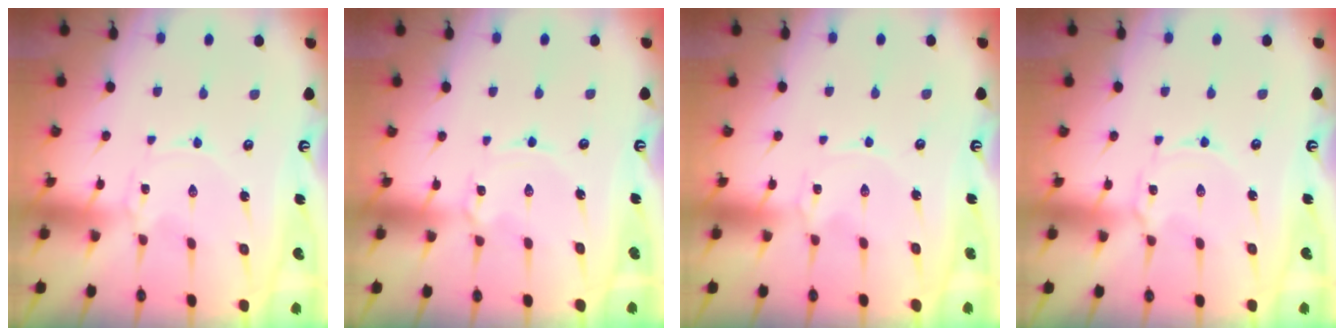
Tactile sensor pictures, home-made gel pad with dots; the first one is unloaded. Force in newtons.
{"total": 2.1, "press": 2.1, "slide": 0.4}
{"total": 0.0}
{"total": 2.2, "press": 2.2, "slide": 0.3}